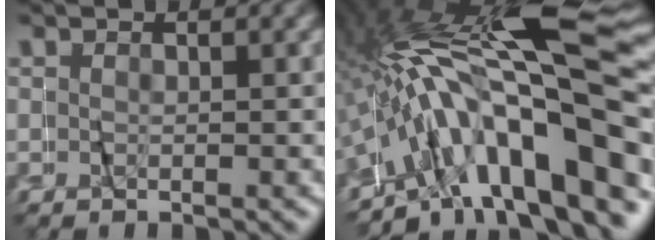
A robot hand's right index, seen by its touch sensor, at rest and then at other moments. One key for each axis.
{"total": 16.3, "fx": -0.4, "fy": 7.8, "fz": 14.3, "tx": -0.257, "ty": 0.011, "tz": 0.002}